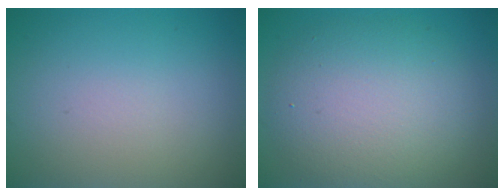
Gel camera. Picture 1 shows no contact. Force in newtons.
{"total": 7.8, "press": 7.7, "slide": 0.9}